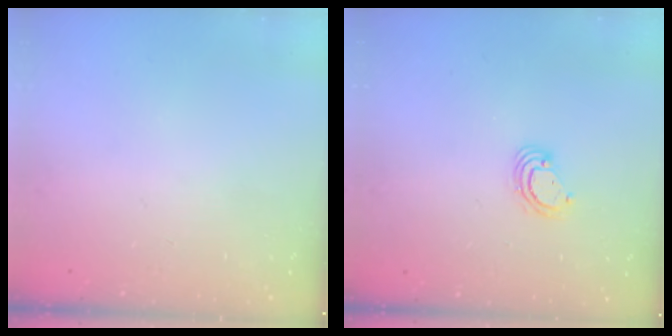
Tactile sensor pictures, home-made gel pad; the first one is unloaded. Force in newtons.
{"total": 3.9, "press": 3.9, "slide": 0.1}